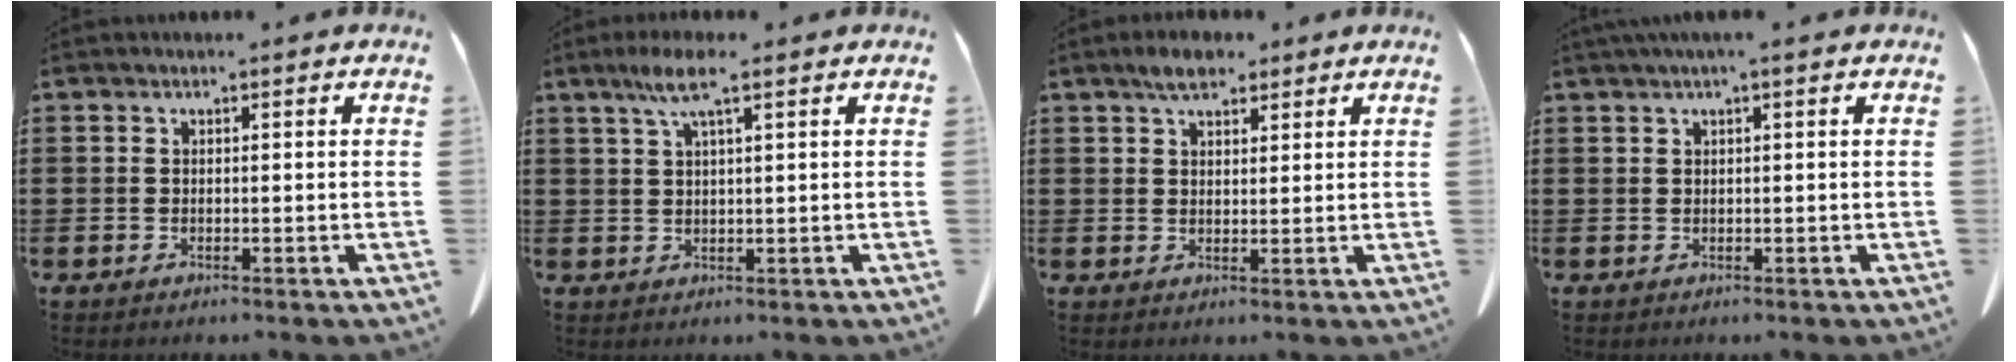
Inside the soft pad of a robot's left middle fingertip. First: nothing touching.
{"total": 5.2, "force": [2.8, 0.6, 4.4], "torque": [-0.091, 0.005, 0.047]}
{"total": 3.7, "force": [2.8, 1.5, 2.0], "torque": [-0.036, 0.004, 0.050]}
{"total": 1.3, "force": [0.6, 0.0, 1.2], "torque": [-0.024, -0.001, 0.011]}